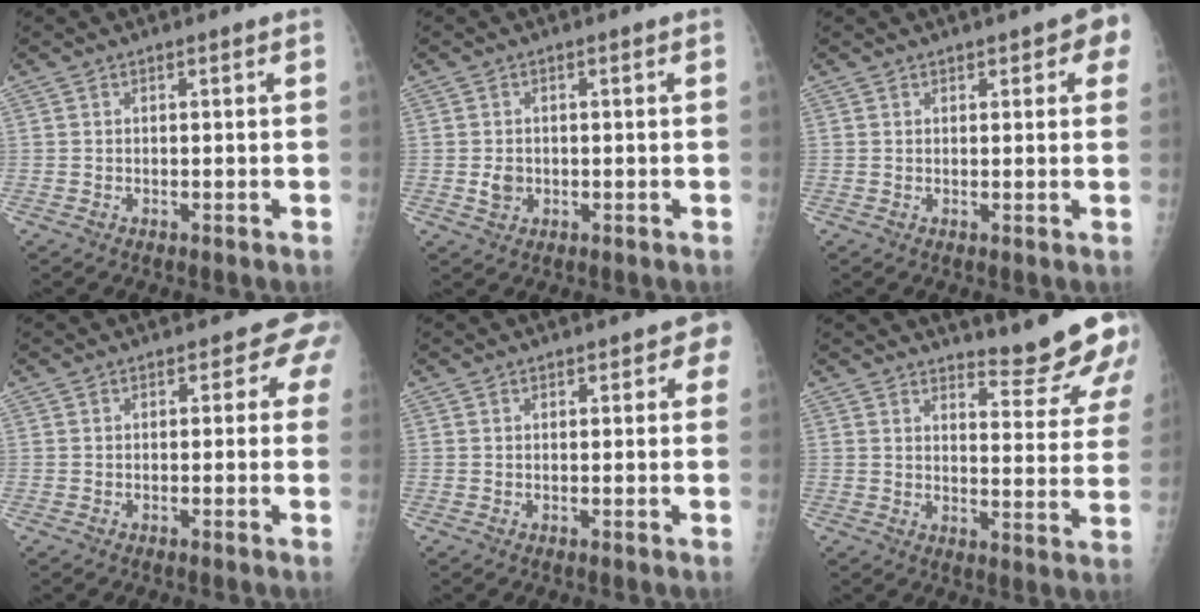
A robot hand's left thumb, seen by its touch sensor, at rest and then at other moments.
{"total": 2.4, "force": [-0.4, 2.1, 1.2], "torque": [-0.010, 0.003, -0.004]}
{"total": 5.1, "force": [2.4, 2.1, 3.9], "torque": [-0.018, -0.001, 0.020]}
{"total": 2.5, "force": [1.1, 1.9, 1.2], "torque": [0.016, 0.000, -0.009]}
{"total": 2.3, "force": [1.2, 1.5, 1.4], "torque": [0.013, 0.002, 0.009]}
{"total": 12.2, "force": [11.0, 1.8, 4.9], "torque": [-0.039, -0.107, 0.133]}